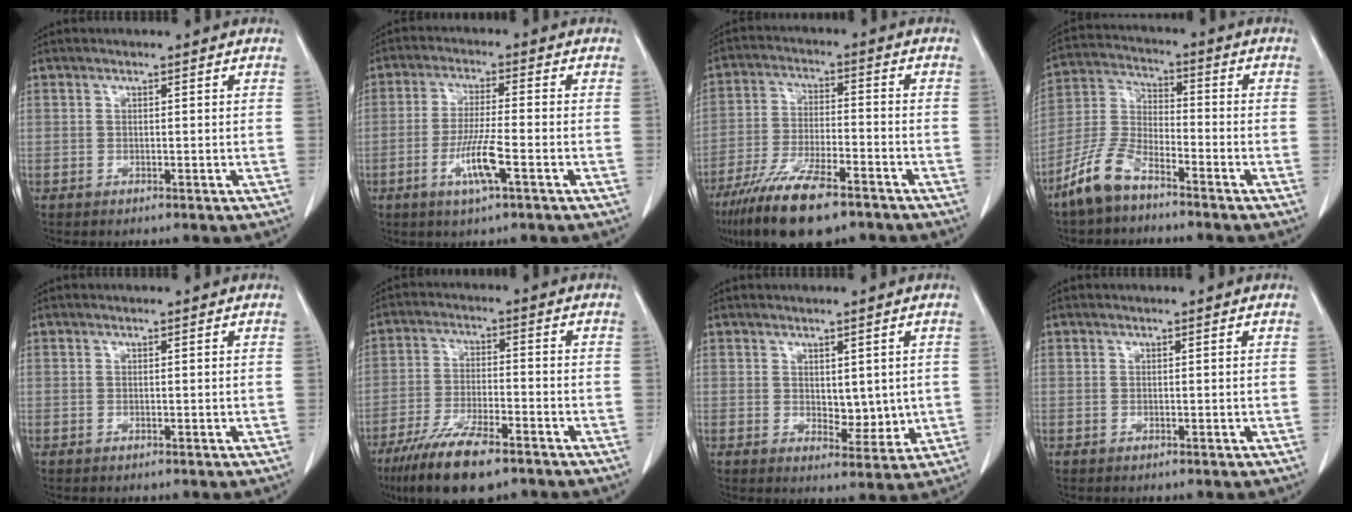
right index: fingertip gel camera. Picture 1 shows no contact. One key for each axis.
{"total": 7.5, "fx": -3.1, "fy": 0.6, "fz": 6.8, "tx": -0.135, "ty": -0.008, "tz": -0.056}
{"total": 15.2, "fx": -10.5, "fy": 4.0, "fz": 10.2, "tx": -0.207, "ty": -0.028, "tz": -0.188}
{"total": 9.7, "fx": -6.9, "fy": 3.6, "fz": 5.8, "tx": -0.143, "ty": -0.004, "tz": -0.144}
{"total": 0.0}
{"total": 12.6, "fx": -8.6, "fy": 3.3, "fz": 8.6, "tx": -0.160, "ty": -0.019, "tz": -0.150}
{"total": 5.5, "fx": 0.5, "fy": 3.1, "fz": 4.4, "tx": -0.064, "ty": -0.004, "tz": 0.022}
{"total": 0.0}